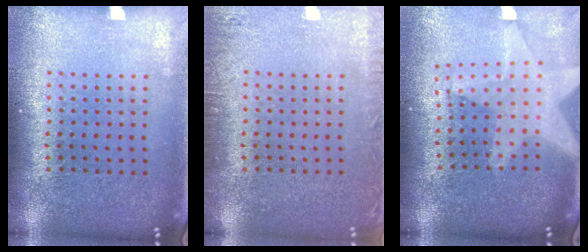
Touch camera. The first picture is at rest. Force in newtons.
{"total": 1.9, "press": 1.9, "slide": 0.2}
{"total": 2.1, "press": 1.7, "slide": 1.1}